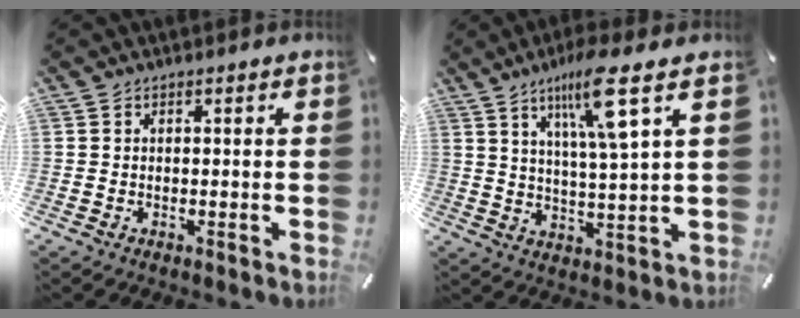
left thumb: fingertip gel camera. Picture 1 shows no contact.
{"total": 11.7, "force": [6.5, 1.5, 9.5], "torque": [-0.167, -0.022, 0.105]}